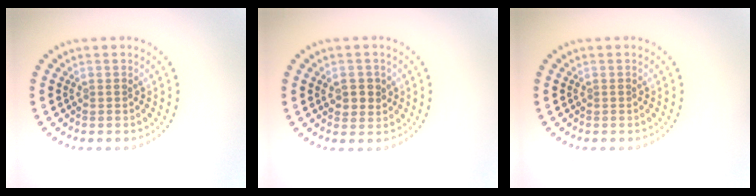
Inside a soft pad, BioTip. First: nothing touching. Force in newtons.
{"total": 2.2, "press": 2.1, "slide": 0.5}
{"total": 0.0}